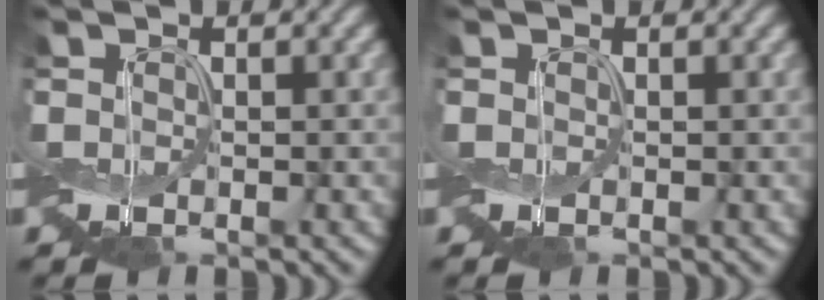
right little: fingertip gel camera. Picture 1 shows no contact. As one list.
[{"total": 0.0}]